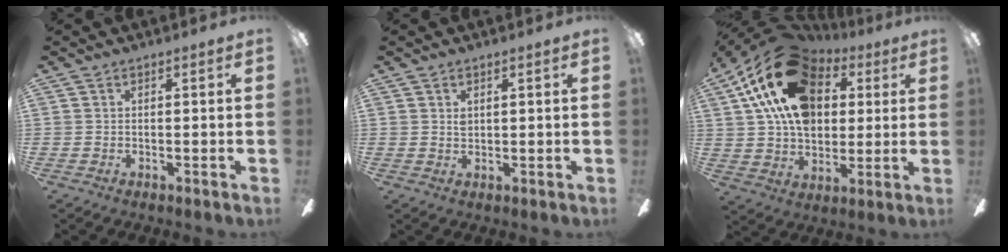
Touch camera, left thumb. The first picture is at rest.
{"total": 1.5, "force": [0.8, 0.8, 1.0], "torque": [-0.015, -0.002, 0.012]}
{"total": 22.9, "force": [9.1, 15.3, 14.4], "torque": [-0.266, -0.022, 0.160]}